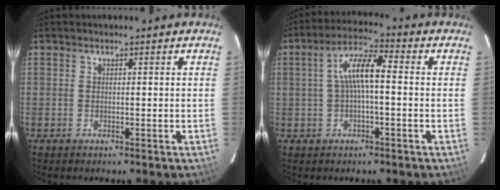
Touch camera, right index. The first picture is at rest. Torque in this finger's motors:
{"motor_torque": [0.62, 0.06, 0.49, 0.11]}